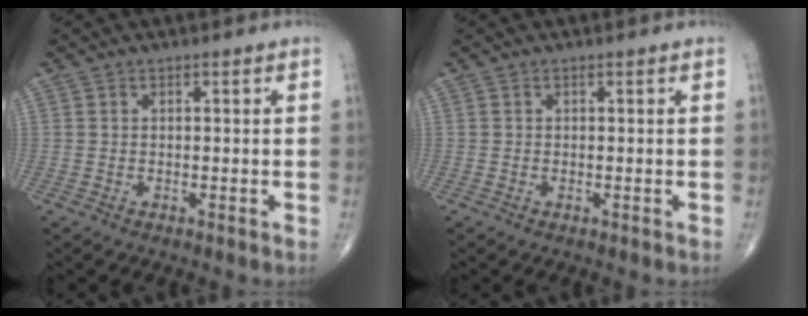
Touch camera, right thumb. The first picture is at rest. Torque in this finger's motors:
{"motor_torque": [-0.23, -0.03, 0.23, -0.04, -0.02]}